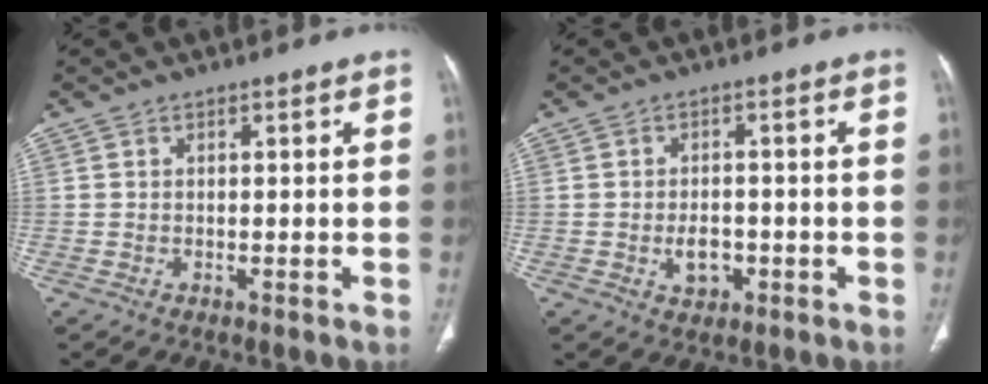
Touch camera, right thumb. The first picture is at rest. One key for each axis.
{"total": 4.2, "fx": -1.2, "fy": 3.0, "fz": 2.8, "tx": -0.035, "ty": 0.007, "tz": -0.012}